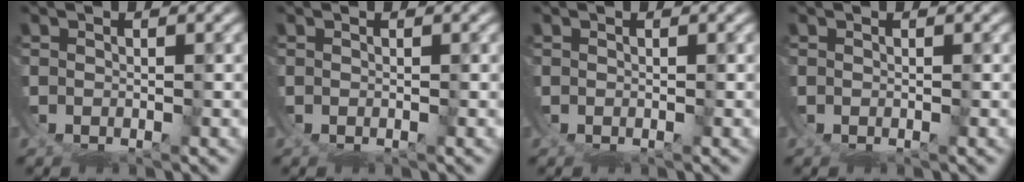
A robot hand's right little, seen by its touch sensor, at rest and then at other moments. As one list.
[{"total": 0.0}, {"total": 0.0}, {"total": 0.0}]